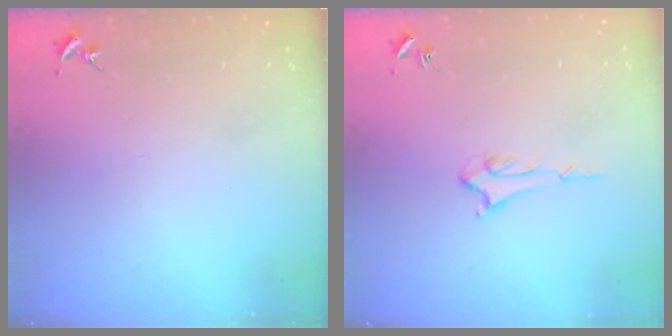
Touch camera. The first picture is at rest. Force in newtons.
{"total": 1.7, "press": 1.6, "slide": 0.4}